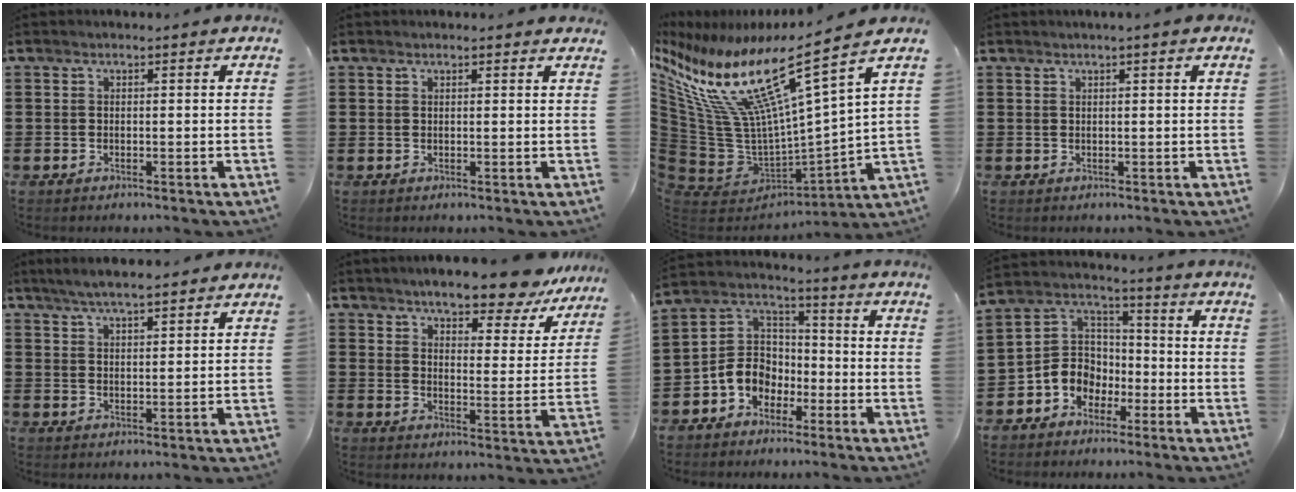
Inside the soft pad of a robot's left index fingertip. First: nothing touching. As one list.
[{"total": 0.9, "force": [0.8, 0.1, 0.4], "torque": [-0.009, 0.002, 0.015]}, {"total": 16.1, "force": [10.2, 3.3, 12.0], "torque": [-0.285, -0.080, 0.158]}, {"total": 0.9, "force": [0.6, -0.2, 0.7], "torque": [-0.013, 0.000, 0.010]}, {"total": 4.2, "force": [3.7, 0.3, 1.9], "torque": [-0.045, -0.004, 0.067]}, {"total": 7.4, "force": [6.9, 0.6, 2.7], "torque": [-0.065, -0.042, 0.117]}, {"total": 7.0, "force": [-3.3, 5.7, 2.2], "torque": [-0.077, 0.012, -0.073]}, {"total": 7.1, "force": [-3.2, 6.1, 1.8], "torque": [-0.065, 0.013, -0.067]}]